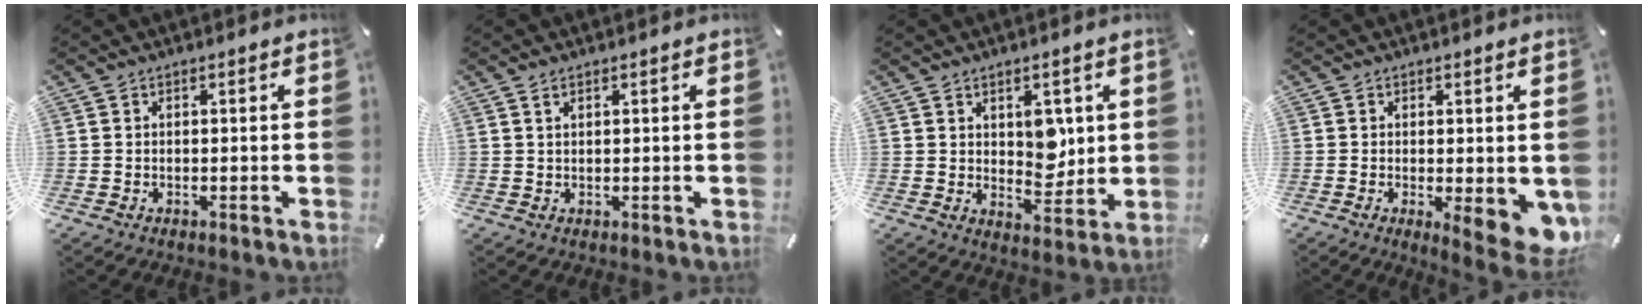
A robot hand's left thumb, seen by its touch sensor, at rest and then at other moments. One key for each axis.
{"total": 1.2, "fx": 0.6, "fy": 0.5, "fz": 0.9, "tx": -0.018, "ty": 0.001, "tz": 0.010}
{"total": 7.1, "fx": 2.4, "fy": 5.0, "fz": 4.4, "tx": -0.046, "ty": -0.014, "tz": 0.039}
{"total": 7.5, "fx": -1.4, "fy": 2.4, "fz": 6.9, "tx": -0.076, "ty": -0.013, "tz": -0.014}